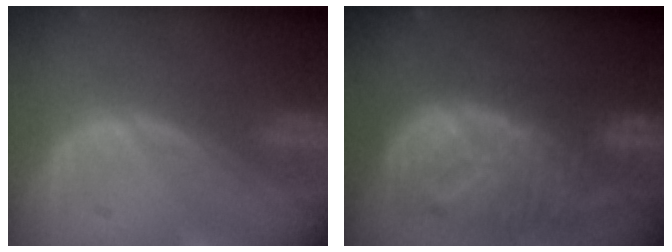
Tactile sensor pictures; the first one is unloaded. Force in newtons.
{"total": 12.5, "press": 10.8, "slide": 6.4}